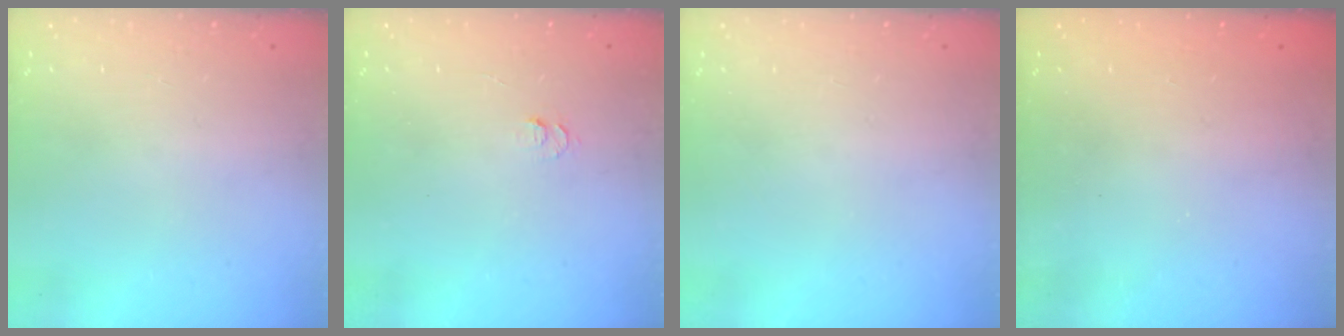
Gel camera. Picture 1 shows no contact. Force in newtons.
{"total": 4.2, "press": 4.1, "slide": 0.5}
{"total": 0.0}
{"total": 2.6, "press": 2.4, "slide": 0.8}